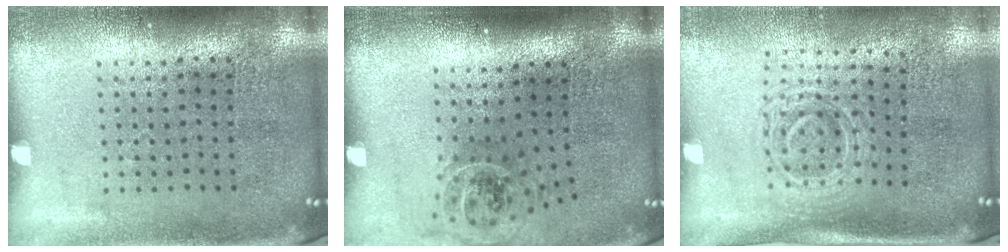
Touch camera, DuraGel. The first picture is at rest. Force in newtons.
{"total": 1.1, "press": 1.0, "slide": 0.5}
{"total": 1.6, "press": 1.3, "slide": 0.9}